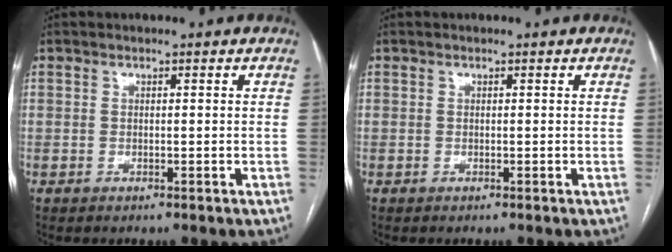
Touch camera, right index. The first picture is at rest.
{"total": 0.0}